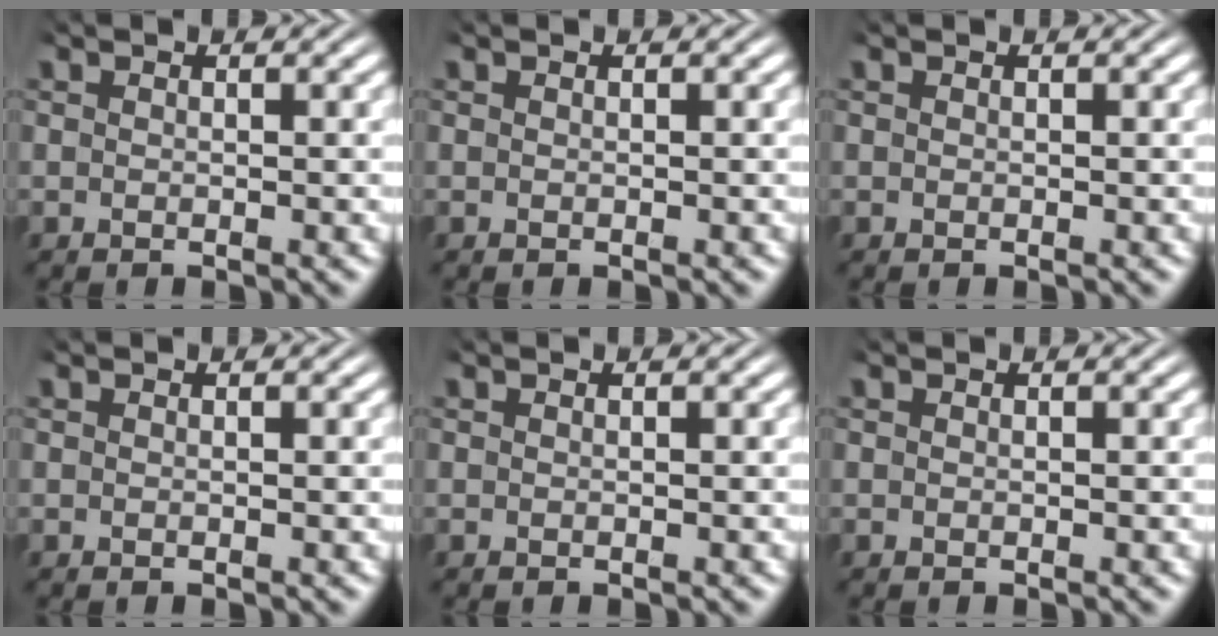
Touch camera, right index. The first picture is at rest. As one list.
[{"total": 0.0}, {"total": 0.0}, {"total": 0.0}, {"total": 0.0}, {"total": 0.0}]